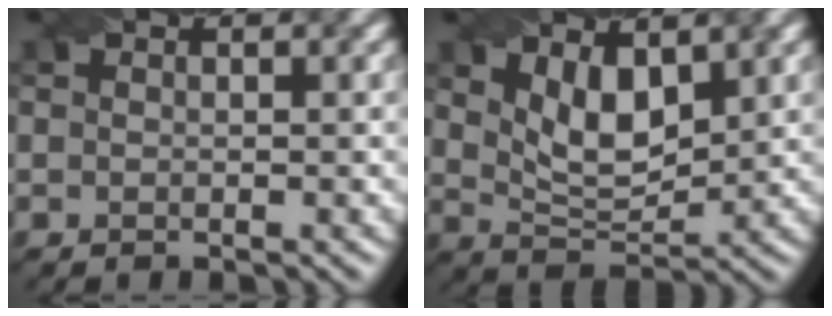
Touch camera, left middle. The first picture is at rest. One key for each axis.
{"total": 4.5, "fx": 2.0, "fy": 2.2, "fz": 3.3, "tx": -0.069, "ty": -0.009, "tz": 0.038}